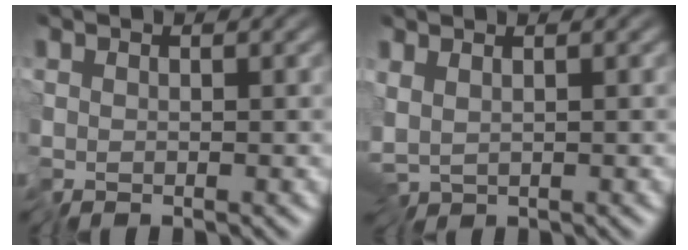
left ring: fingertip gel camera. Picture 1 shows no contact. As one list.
[{"total": 2.9, "force": [-0.8, 1.4, 2.3], "torque": [-0.044, -0.008, -0.017]}]